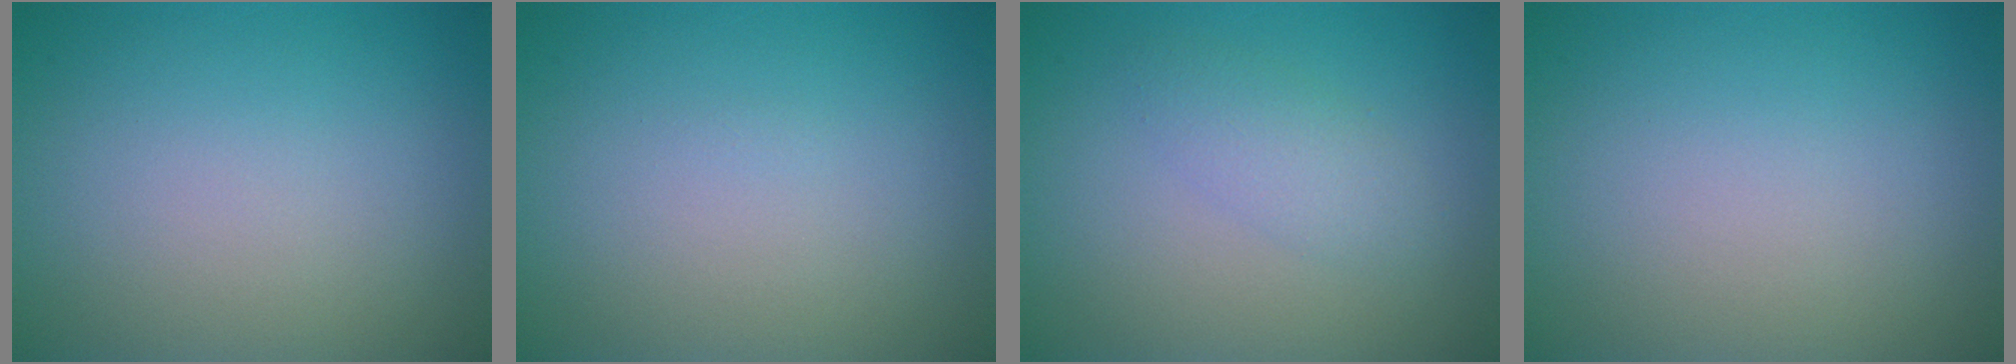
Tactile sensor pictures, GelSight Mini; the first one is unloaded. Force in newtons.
{"total": 0.0}
{"total": 2.1, "press": 2.1, "slide": 0.1}
{"total": 0.0}